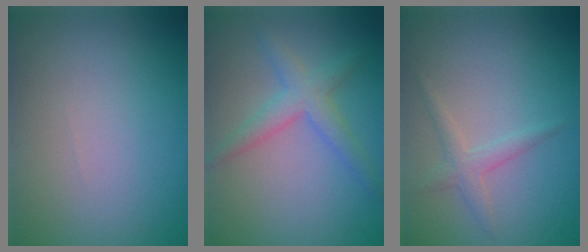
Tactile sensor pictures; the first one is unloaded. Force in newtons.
{"total": 2.9, "press": 2.9, "slide": 0.1}
{"total": 1.6, "press": 1.6, "slide": 0.0}